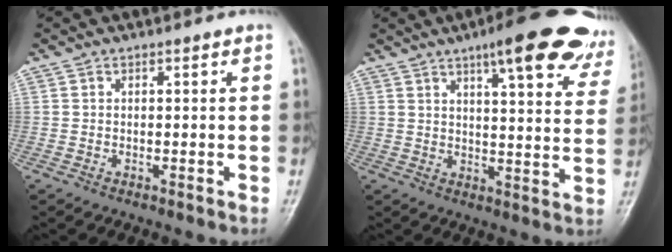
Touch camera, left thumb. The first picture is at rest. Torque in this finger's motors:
{"motor_torque": [0.56, 0.25, 0.94, -1.23, 0.14]}